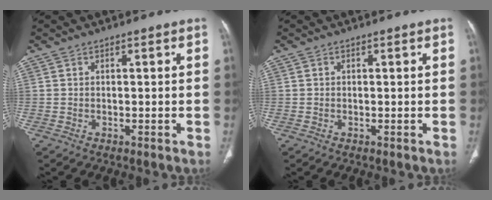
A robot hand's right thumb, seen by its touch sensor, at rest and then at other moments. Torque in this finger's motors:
{"motor_torque": [-0.10, -0.01, -0.27, 0.07, 0.02]}